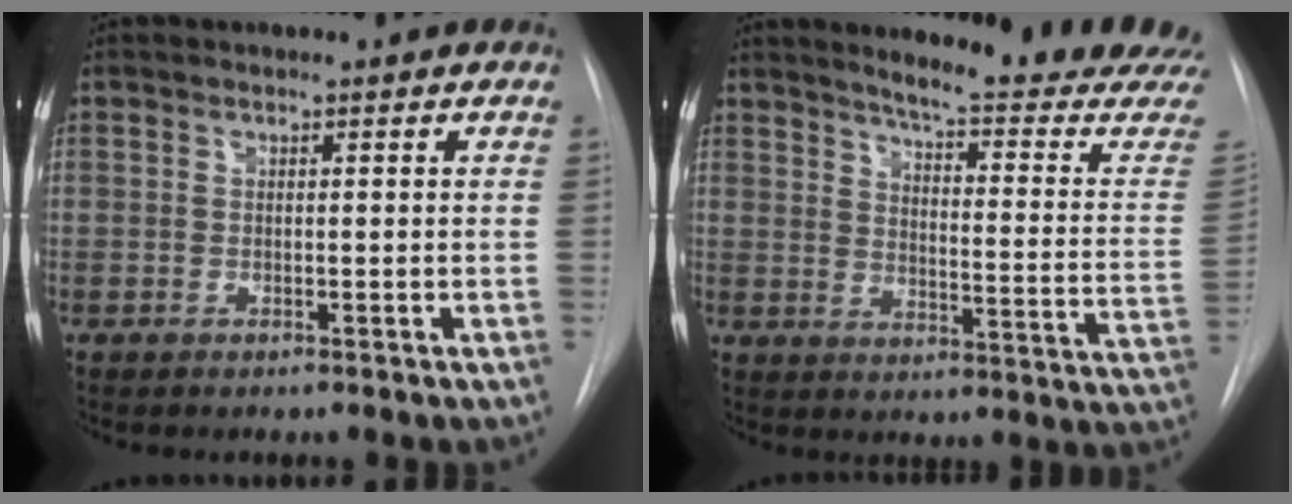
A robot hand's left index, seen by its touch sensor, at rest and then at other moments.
{"total": 22.9, "force": [20.4, 1.3, 10.4], "torque": [-0.141, -0.094, 0.237]}